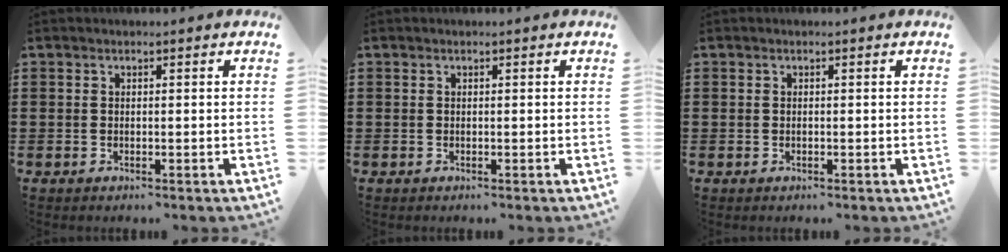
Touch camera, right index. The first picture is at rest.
{"total": 0.0}
{"total": 0.0}